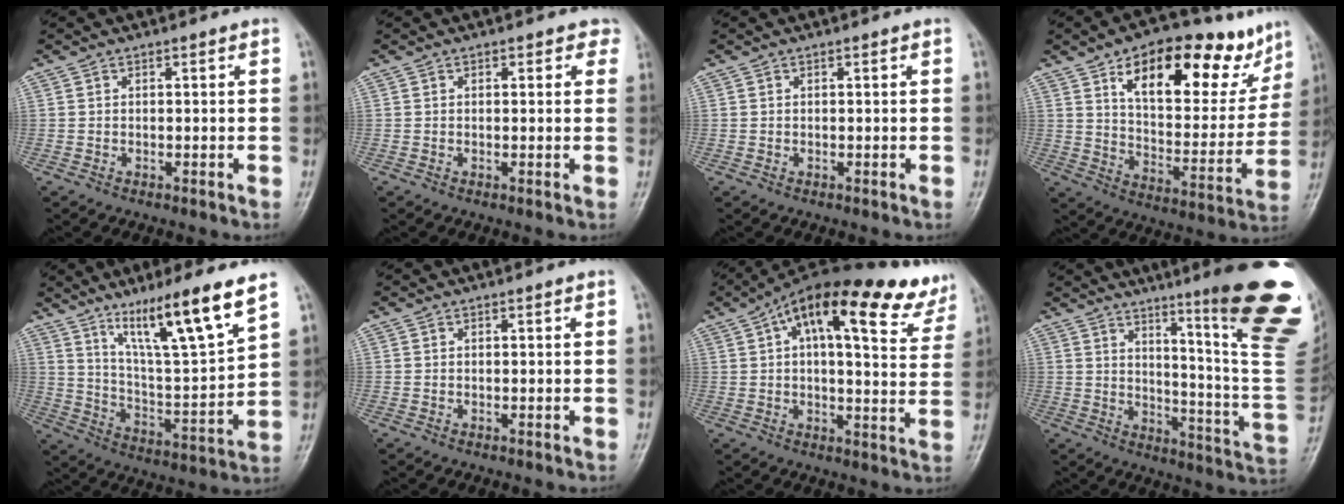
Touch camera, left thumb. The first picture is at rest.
{"total": 2.4, "force": [1.2, 1.6, 1.3], "torque": [0.012, 0.000, 0.008]}
{"total": 0.0}
{"total": 23.9, "force": [14.1, 10.8, 16.0], "torque": [-0.178, -0.034, 0.218]}
{"total": 16.7, "force": [10.8, 1.5, 12.6], "torque": [-0.202, -0.061, 0.193]}
{"total": 0.0}
{"total": 23.3, "force": [14.0, 7.4, 17.0], "torque": [-0.225, -0.001, 0.183]}
{"total": 25.4, "force": [13.1, 3.1, 21.5], "torque": [-0.221, -0.071, 0.182]}